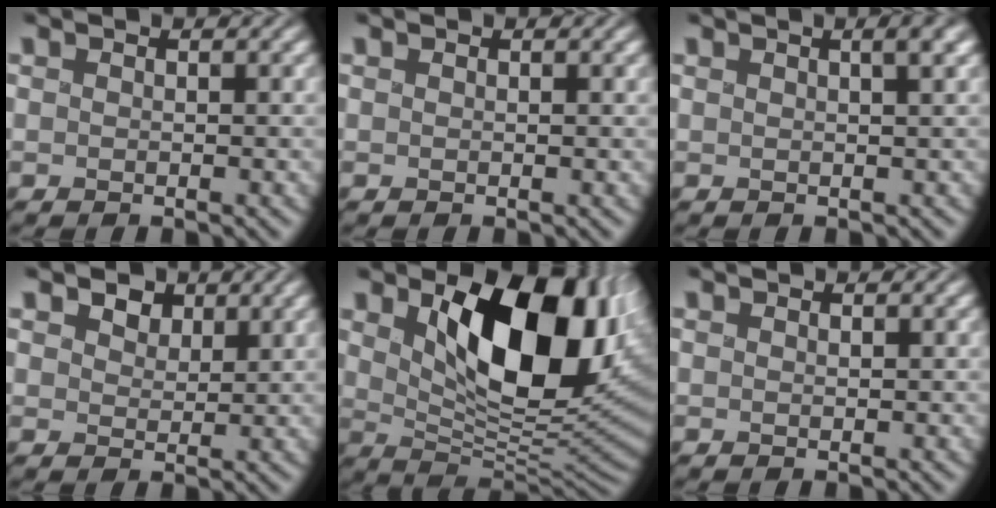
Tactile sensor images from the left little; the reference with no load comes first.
{"total": 0.0}
{"total": 2.0, "force": [0.9, 0.3, 1.7], "torque": [-0.030, 0.004, 0.015]}
{"total": 3.1, "force": [1.7, 2.1, 1.5], "torque": [-0.049, -0.006, 0.021]}
{"total": 12.0, "force": [3.1, 6.6, 9.6], "torque": [-0.143, -0.022, 0.056]}
{"total": 0.0}